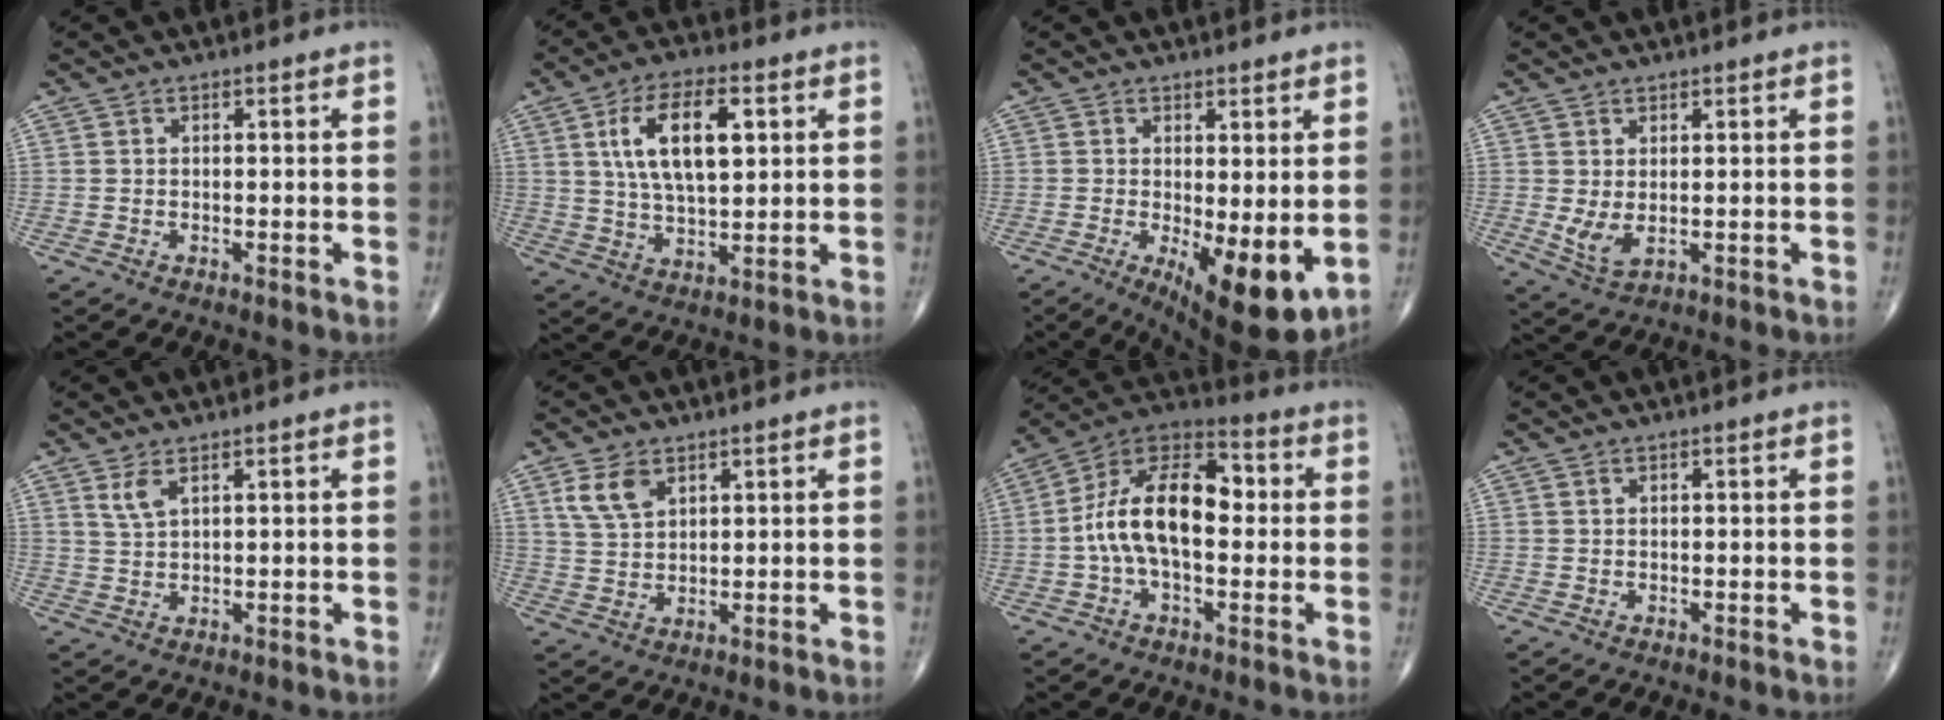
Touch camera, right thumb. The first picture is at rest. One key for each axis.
{"total": 13.4, "fx": 3.8, "fy": 6.1, "fz": 11.2, "tx": -0.192, "ty": -0.005, "tz": 0.071}
{"total": 10.9, "fx": -1.7, "fy": 3.7, "fz": 10.1, "tx": -0.146, "ty": -0.029, "tz": -0.015}
{"total": 4.2, "fx": 0.3, "fy": 1.8, "fz": 3.7, "tx": -0.078, "ty": -0.008, "tz": 0.016}
{"total": 3.0, "fx": 1.8, "fy": 1.0, "fz": 2.1, "tx": -0.046, "ty": -0.007, "tz": 0.043}
{"total": 6.0, "fx": 3.1, "fy": 3.5, "fz": 3.8, "tx": -0.066, "ty": -0.009, "tz": 0.066}
{"total": 16.5, "fx": 0.1, "fy": 8.9, "fz": 13.9, "tx": -0.237, "ty": 0.043, "tz": -0.010}
{"total": 0.0}